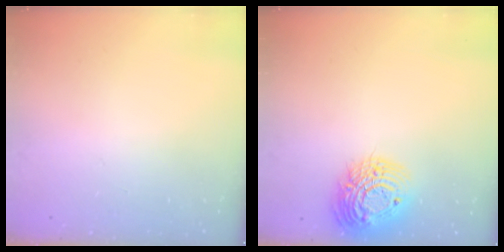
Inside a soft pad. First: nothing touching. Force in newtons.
{"total": 16.4, "press": 16.3, "slide": 1.5}